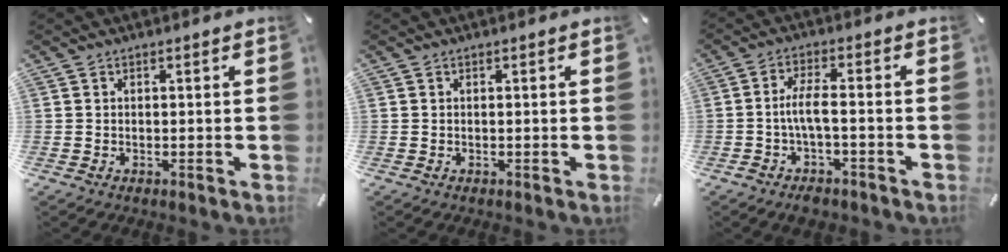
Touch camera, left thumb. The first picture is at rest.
{"total": 0.0}
{"total": 6.7, "force": [-2.1, 2.0, 6.1], "torque": [-0.122, 0.005, -0.040]}